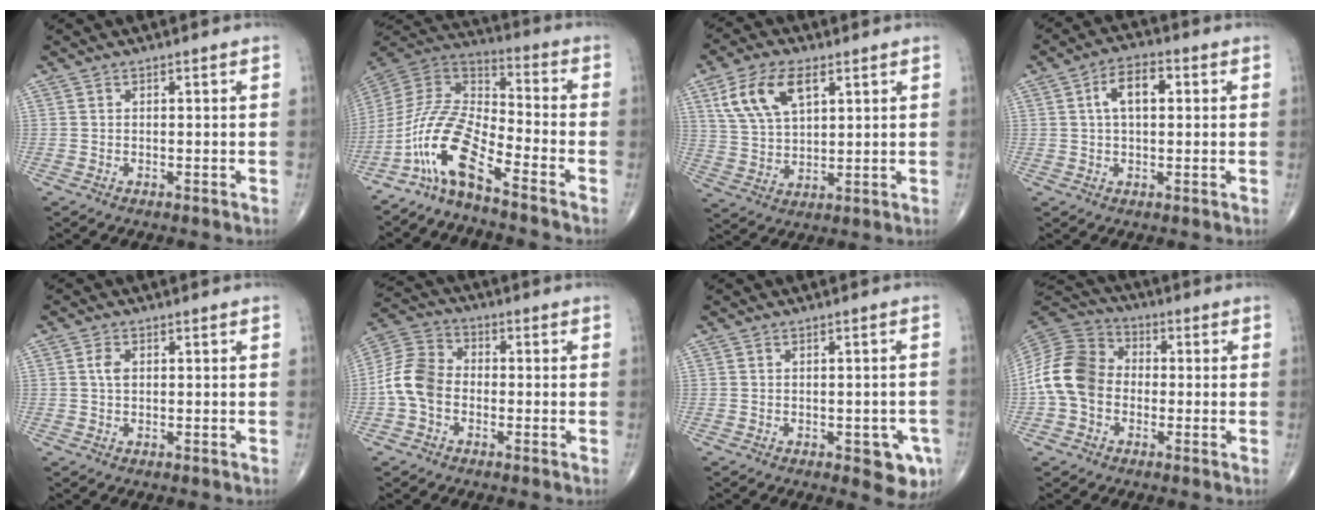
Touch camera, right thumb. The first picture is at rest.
{"total": 12.9, "force": [-8.4, 3.2, 9.3], "torque": [-0.196, 0.073, -0.172]}
{"total": 11.6, "force": [5.2, 6.1, 8.4], "torque": [-0.156, -0.008, 0.105]}
{"total": 6.6, "force": [1.4, 3.5, 5.4], "torque": [-0.090, 0.014, 0.019]}
{"total": 2.2, "force": [0.4, 1.4, 1.7], "torque": [-0.032, 0.003, 0.006]}
{"total": 8.9, "force": [-1.9, 6.6, 5.6], "torque": [-0.106, 0.029, -0.051]}
{"total": 6.0, "force": [-2.4, 2.7, 4.8], "torque": [-0.033, 0.000, -0.023]}
{"total": 12.6, "force": [-1.7, 10.0, 7.5], "torque": [-0.140, 0.035, -0.045]}